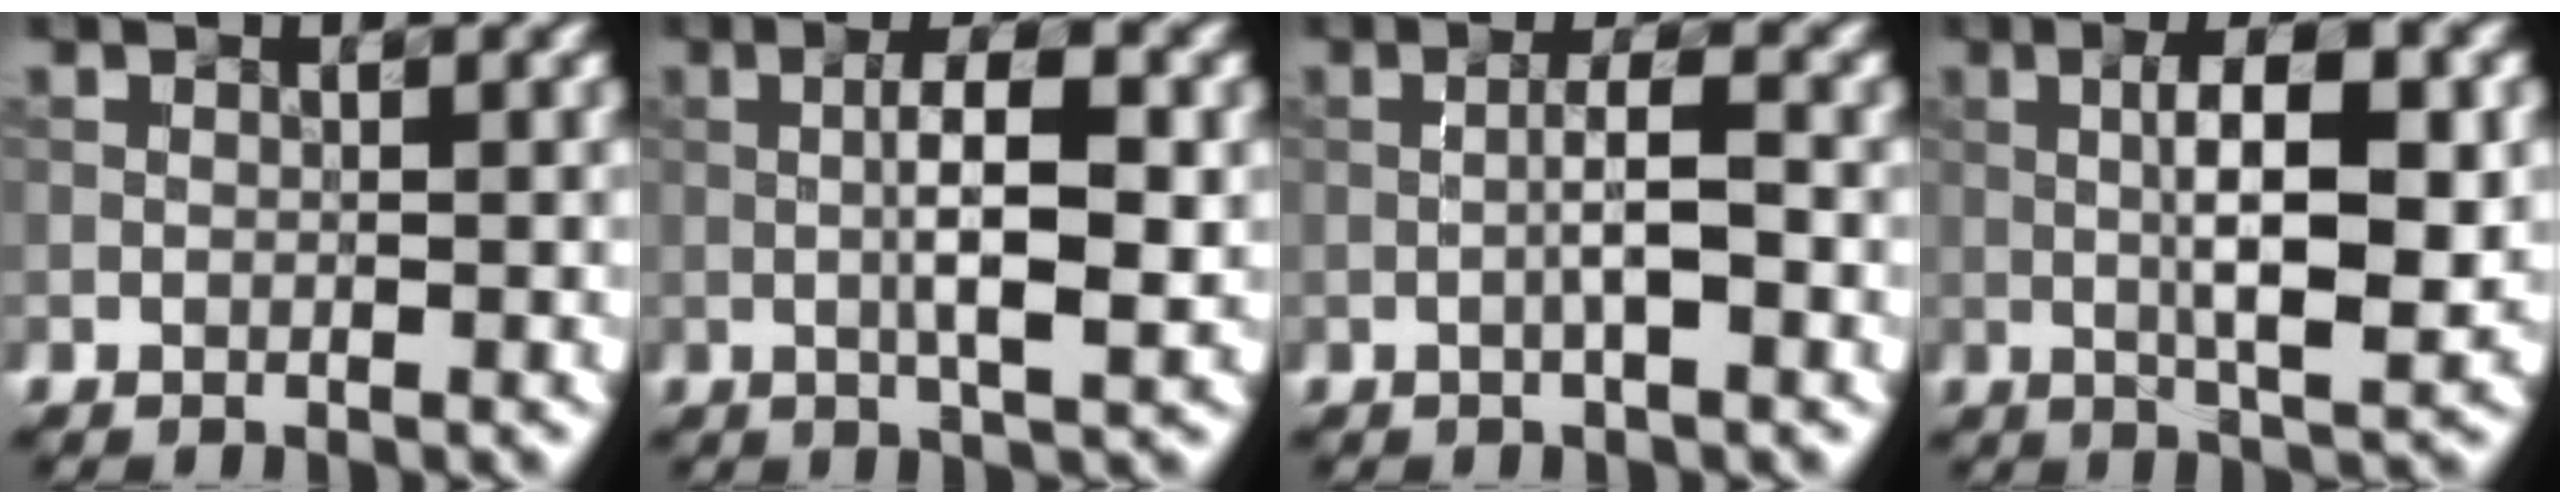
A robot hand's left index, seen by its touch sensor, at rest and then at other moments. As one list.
[{"total": 5.9, "force": [0.0, 1.4, 5.7], "torque": [-0.101, 0.004, -0.004]}, {"total": 2.8, "force": [-0.6, 0.4, 2.7], "torque": [-0.048, 0.007, -0.014]}, {"total": 7.8, "force": [0.4, 2.1, 7.5], "torque": [-0.122, 0.004, 0.004]}]